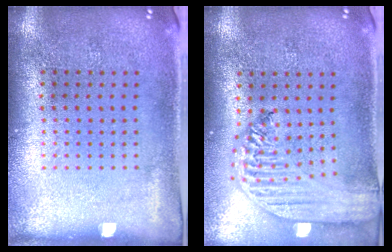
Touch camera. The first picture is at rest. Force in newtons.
{"total": 2.7, "press": 2.2, "slide": 1.5}